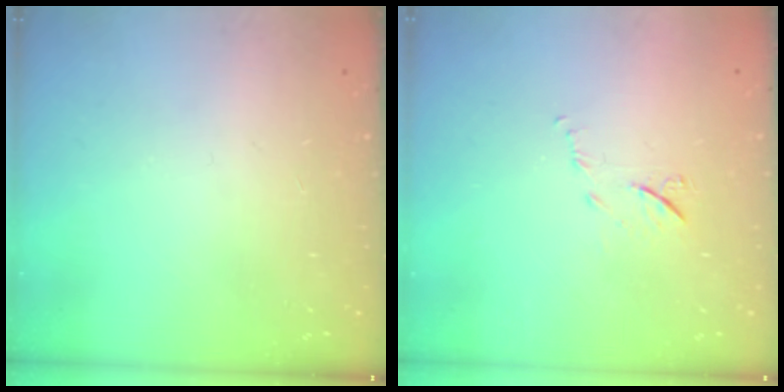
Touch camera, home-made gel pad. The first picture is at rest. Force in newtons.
{"total": 7.0, "press": 7.0, "slide": 0.7}